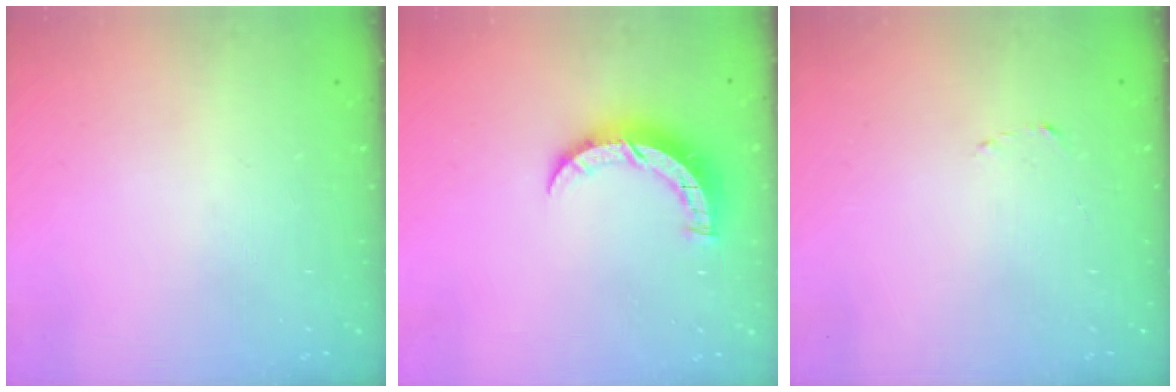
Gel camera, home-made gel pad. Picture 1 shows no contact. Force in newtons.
{"total": 7.0, "press": 7.0, "slide": 0.4}
{"total": 1.5, "press": 1.5, "slide": 0.2}